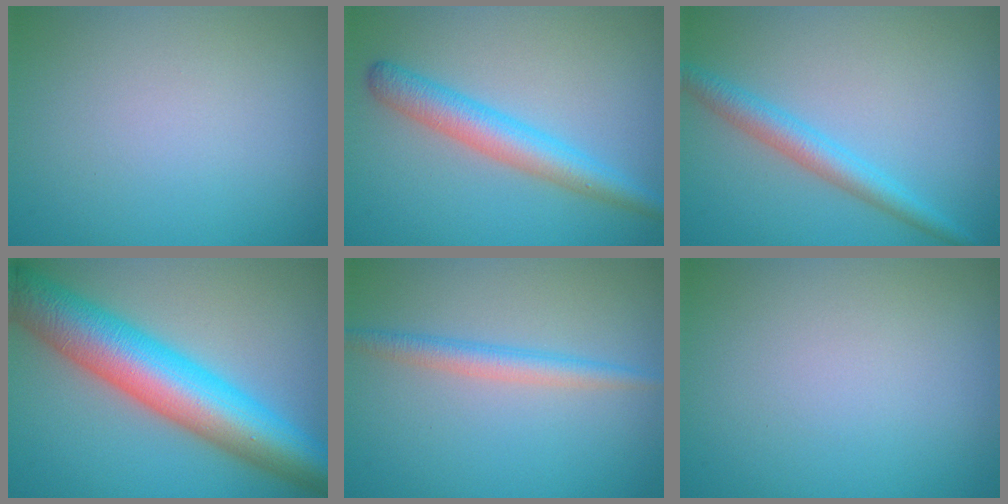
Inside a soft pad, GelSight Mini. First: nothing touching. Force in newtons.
{"total": 4.3, "press": 4.3, "slide": 0.1}
{"total": 3.0, "press": 3.0, "slide": 0.2}
{"total": 11.2, "press": 11.2, "slide": 0.1}
{"total": 2.3, "press": 2.3, "slide": 0.1}
{"total": 0.0}